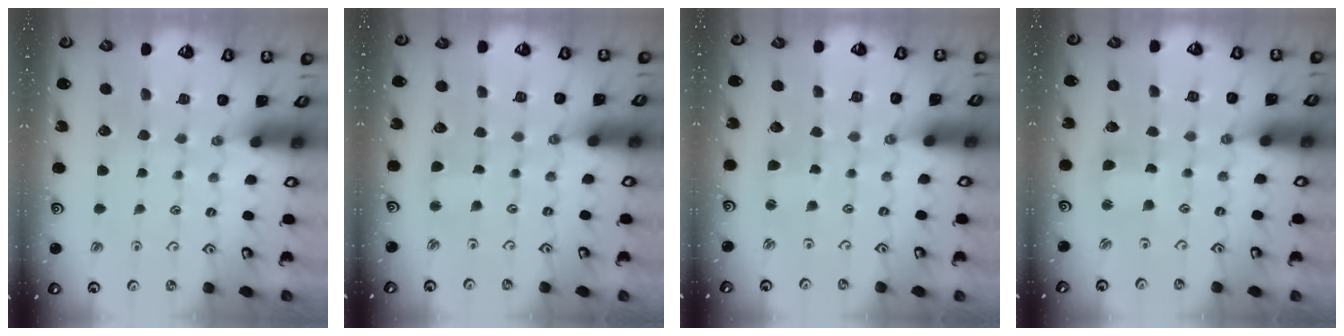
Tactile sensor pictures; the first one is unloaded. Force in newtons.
{"total": 2.1, "press": 2.1, "slide": 0.2}
{"total": 2.1, "press": 2.1, "slide": 0.3}
{"total": 1.9, "press": 1.9, "slide": 0.3}